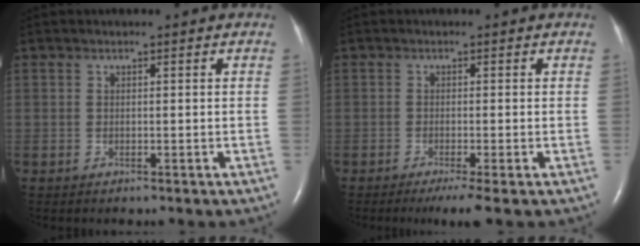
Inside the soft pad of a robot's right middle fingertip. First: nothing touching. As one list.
[{"total": 3.3, "force": [-2.1, -0.3, 2.6], "torque": [-0.040, -0.012, -0.037]}]